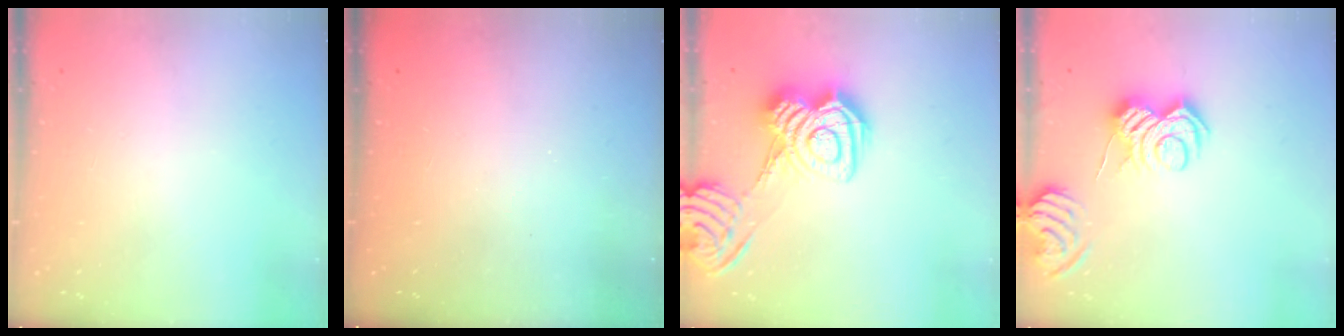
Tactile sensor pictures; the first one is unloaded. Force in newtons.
{"total": 1.9, "press": 1.9, "slide": 0.6}
{"total": 12.8, "press": 12.8, "slide": 0.8}
{"total": 10.5, "press": 10.5, "slide": 0.7}